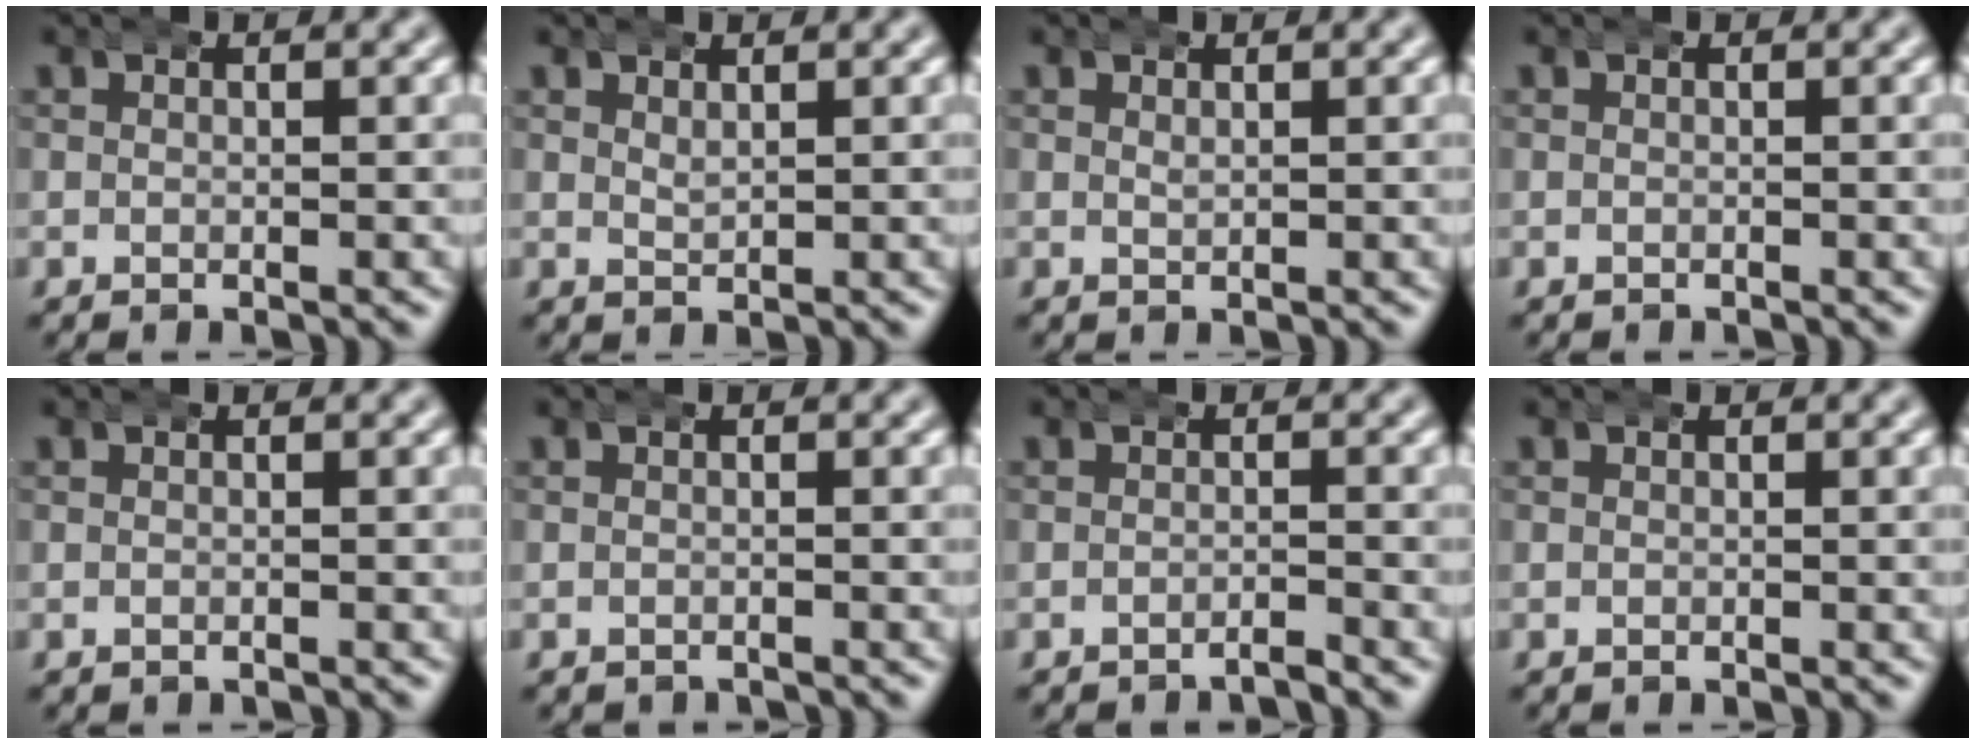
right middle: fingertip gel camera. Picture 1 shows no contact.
{"total": 1.1, "force": [0.8, 0.5, 0.5], "torque": [-0.010, -0.003, 0.017]}
{"total": 0.7, "force": [0.4, 0.4, 0.4], "torque": [-0.004, 0.000, 0.008]}
{"total": 0.0}
{"total": 0.6, "force": [-0.5, 0.2, 0.0], "torque": [-0.004, -0.005, -0.004]}
{"total": 1.1, "force": [-1.1, 0.2, -0.1], "torque": [-0.001, -0.006, -0.012]}
{"total": 0.9, "force": [-0.9, 0.0, 0.1], "torque": [0.006, 0.004, -0.022]}
{"total": 0.0}